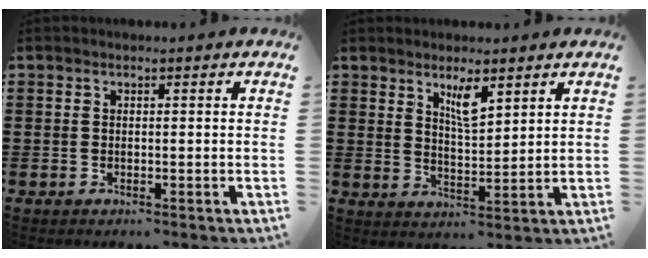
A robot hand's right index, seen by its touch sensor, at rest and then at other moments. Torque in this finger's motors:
{"motor_torque": [0.10, -0.09, 0.13, 0.04]}